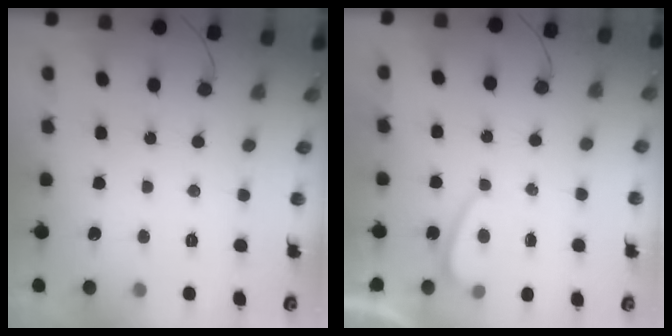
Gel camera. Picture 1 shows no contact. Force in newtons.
{"total": 1.8, "press": 1.7, "slide": 0.6}